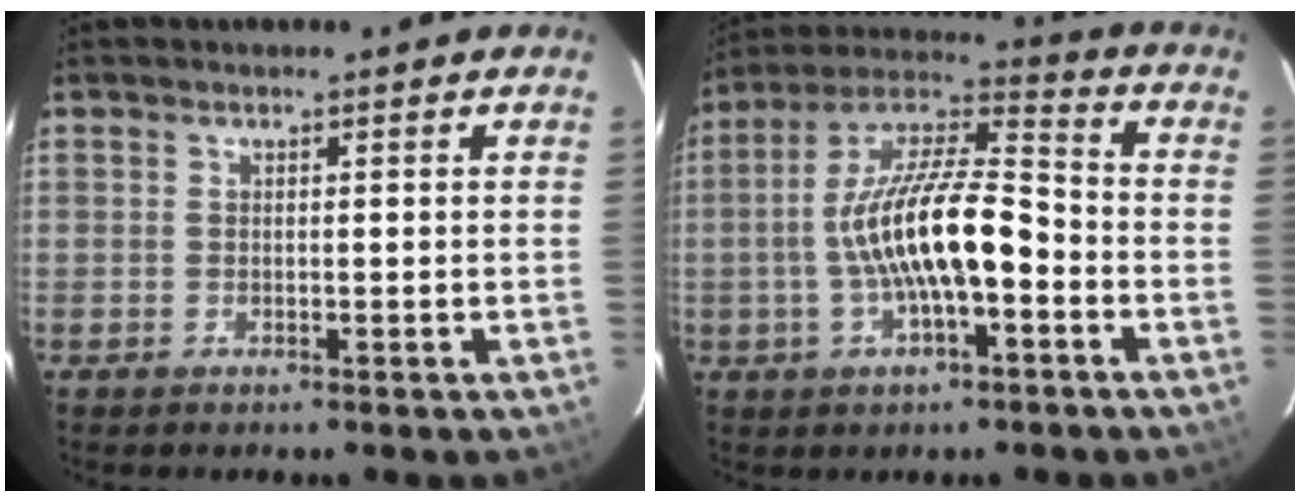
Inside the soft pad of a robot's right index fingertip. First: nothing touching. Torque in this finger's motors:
{"motor_torque": [0.73, -0.32, 1.05, 0.21]}